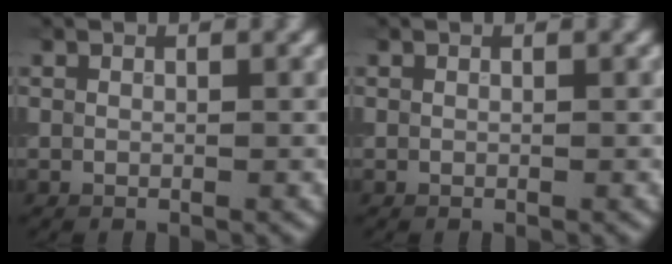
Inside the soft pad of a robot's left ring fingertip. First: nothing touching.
{"total": 0.0}